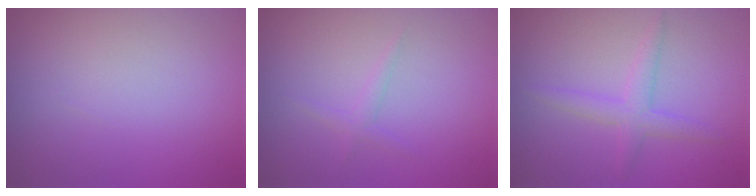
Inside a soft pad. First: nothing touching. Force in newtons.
{"total": 0.9, "press": 0.9, "slide": 0.1}
{"total": 2.2, "press": 2.2, "slide": 0.2}